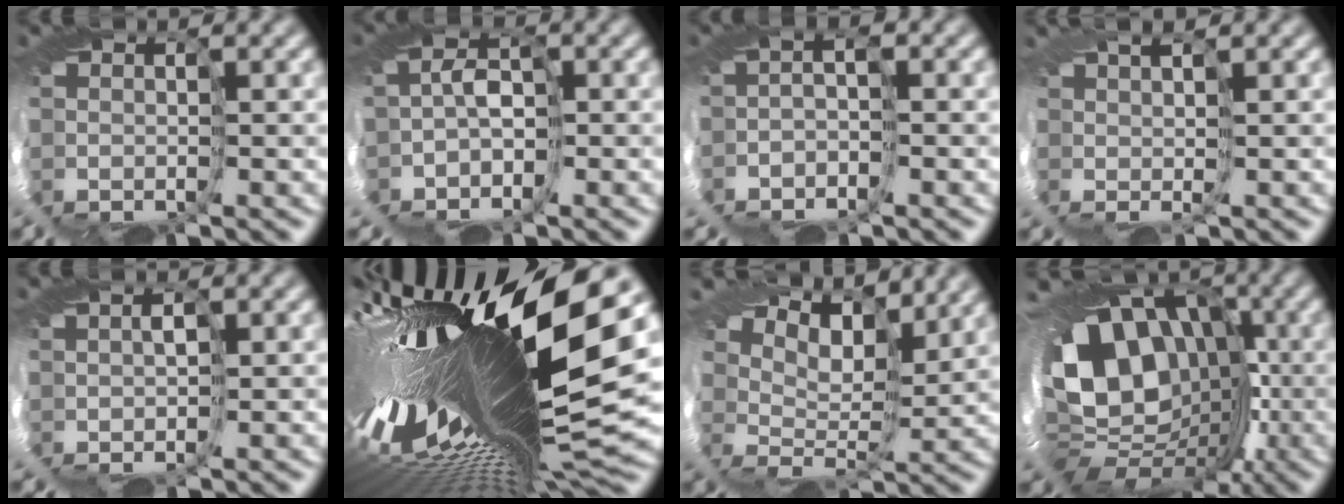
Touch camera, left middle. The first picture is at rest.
{"total": 2.0, "force": [-1.0, 0.9, 1.5], "torque": [-0.014, 0.000, -0.034]}
{"total": 2.1, "force": [-1.7, -1.1, 0.1], "torque": [0.011, -0.001, -0.043]}
{"total": 3.1, "force": [0.7, -2.9, -0.9], "torque": [0.027, 0.004, -0.009]}
{"total": 1.1, "force": [0.4, -0.8, -0.6], "torque": [0.022, 0.013, 0.002]}
{"total": 16.8, "force": [1.4, 4.2, 16.2], "torque": [-0.297, -0.057, 0.018]}
{"total": 7.1, "force": [6.8, 0.2, 2.0], "torque": [-0.035, 0.013, 0.064]}
{"total": 14.7, "force": [-0.5, 11.5, 9.1], "torque": [-0.111, -0.004, -0.052]}